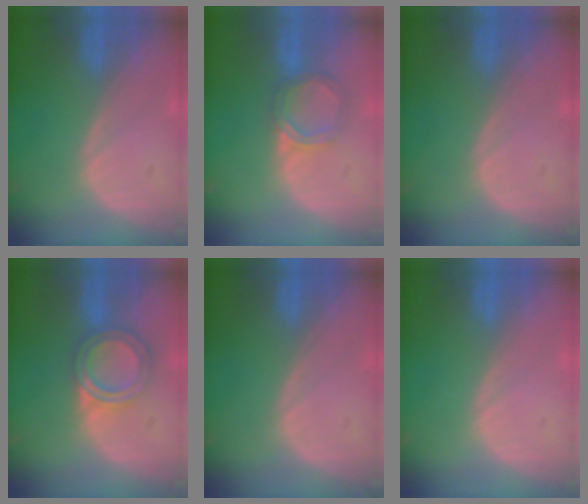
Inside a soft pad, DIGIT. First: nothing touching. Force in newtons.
{"total": 4.1, "press": 4.1, "slide": 0.4}
{"total": 0.0}
{"total": 5.9, "press": 5.4, "slide": 2.3}
{"total": 0.0}
{"total": 0.0}